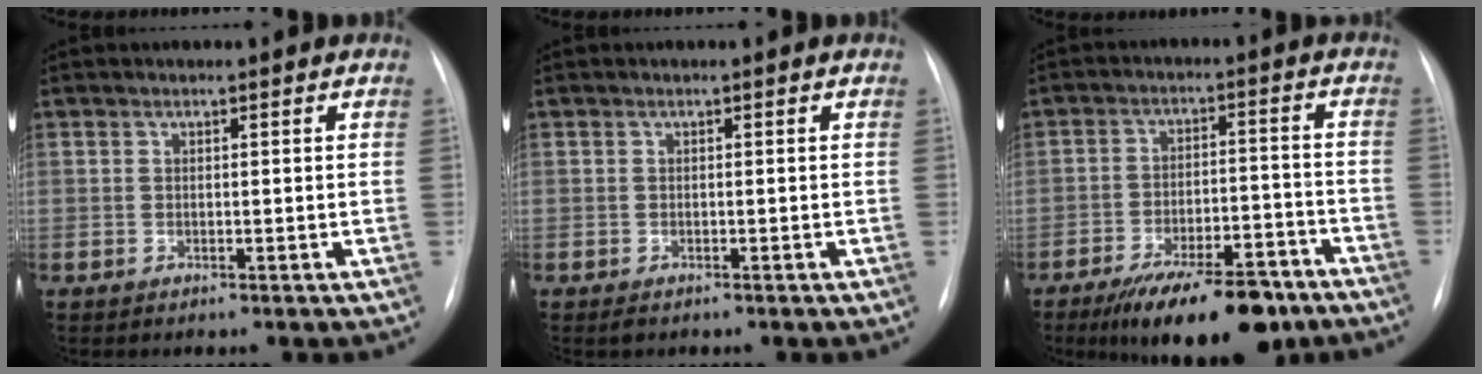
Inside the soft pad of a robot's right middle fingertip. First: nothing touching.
{"total": 0.8, "force": [-0.5, 0.4, 0.4], "torque": [-0.008, -0.001, -0.005]}
{"total": 15.5, "force": [-11.4, 5.1, 9.3], "torque": [-0.121, 0.013, -0.176]}